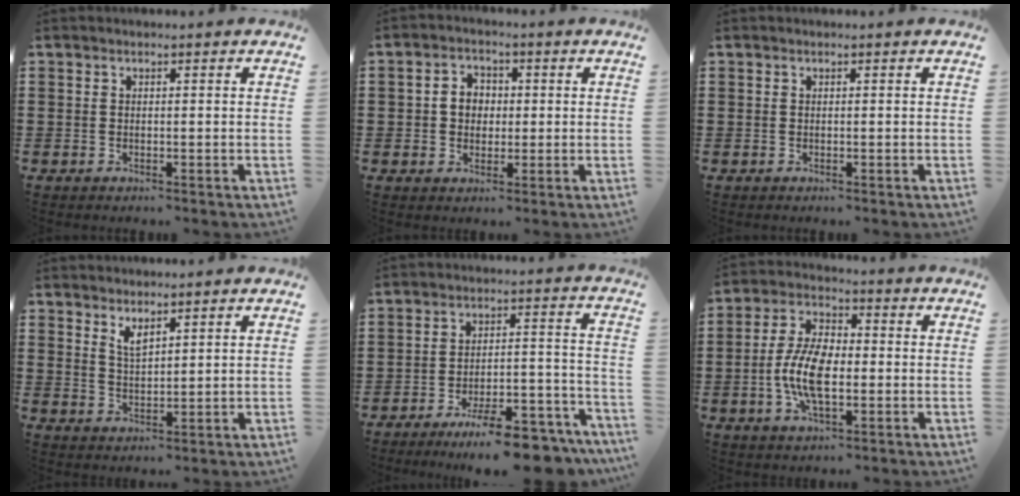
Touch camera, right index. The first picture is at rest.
{"total": 3.6, "force": [-0.1, 3.0, 1.9], "torque": [-0.048, 0.008, -0.005]}
{"total": 0.0}
{"total": 2.7, "force": [2.1, 0.6, 1.5], "torque": [-0.035, 0.000, 0.040]}
{"total": 10.4, "force": [-8.8, 1.3, 5.5], "torque": [-0.070, 0.032, -0.157]}
{"total": 8.6, "force": [-1.7, 4.1, 7.4], "torque": [-0.170, -0.002, -0.038]}